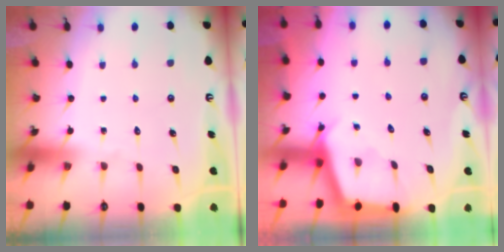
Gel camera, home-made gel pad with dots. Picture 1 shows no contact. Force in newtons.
{"total": 2.8, "press": 2.8, "slide": 0.3}